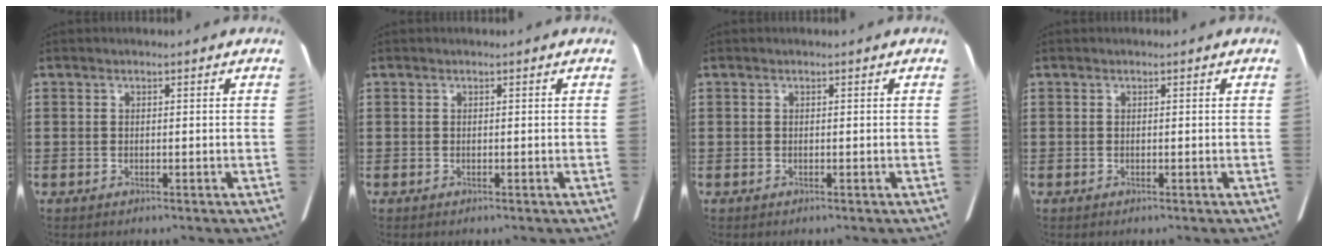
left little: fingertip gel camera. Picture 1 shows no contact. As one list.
[{"total": 0.0}, {"total": 0.0}, {"total": 0.0}]